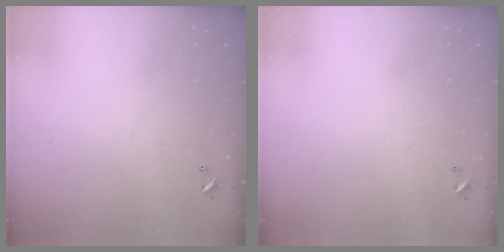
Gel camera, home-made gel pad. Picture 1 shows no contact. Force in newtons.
{"total": 1.0, "press": 0.9, "slide": 0.5}